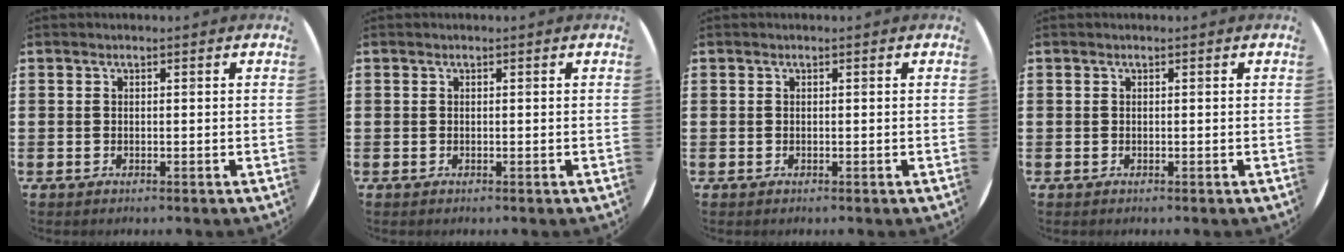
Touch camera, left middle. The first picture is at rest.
{"total": 0.0}
{"total": 0.0}
{"total": 0.0}